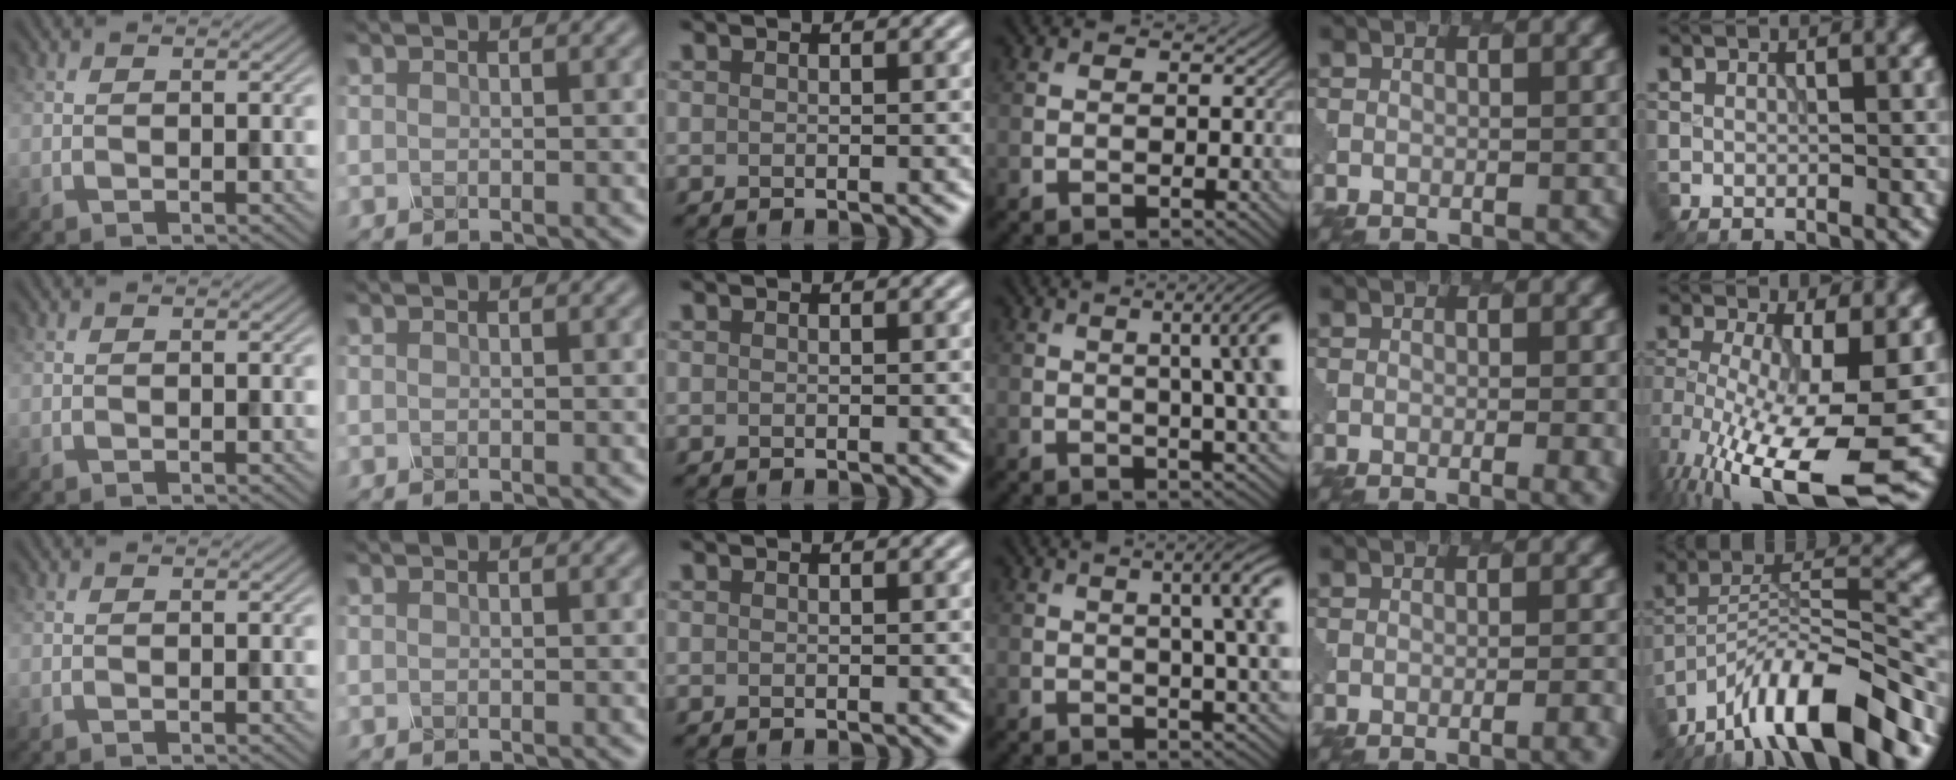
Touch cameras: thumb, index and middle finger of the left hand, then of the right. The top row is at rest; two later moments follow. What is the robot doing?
{"motion": "pour", "object": "mug"}